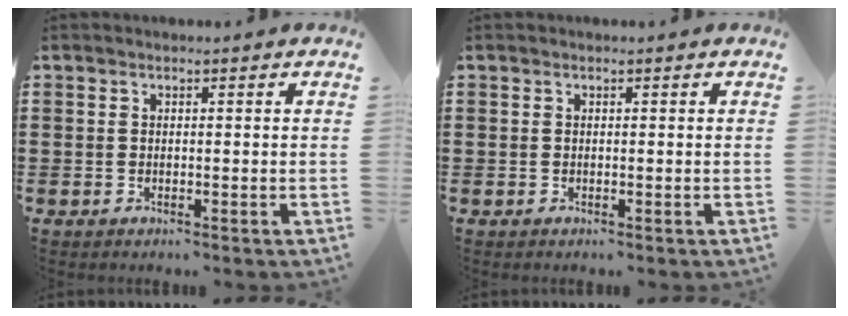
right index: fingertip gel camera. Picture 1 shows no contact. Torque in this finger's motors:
{"motor_torque": [0.23, 0.11, 0.00, 0.01]}